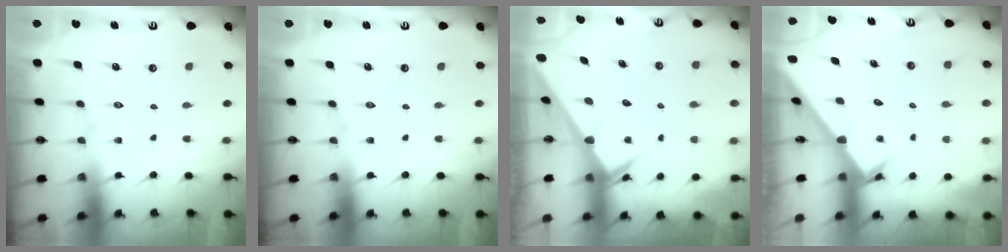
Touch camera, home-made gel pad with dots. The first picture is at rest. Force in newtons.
{"total": 0.0}
{"total": 2.3, "press": 2.3, "slide": 0.1}
{"total": 2.4, "press": 2.4, "slide": 0.1}